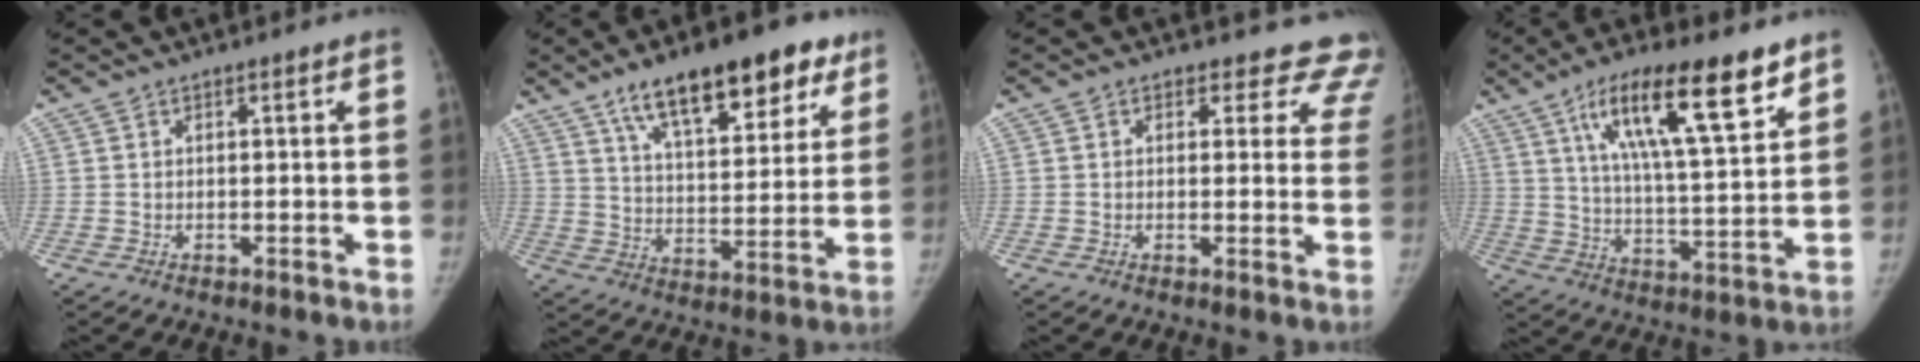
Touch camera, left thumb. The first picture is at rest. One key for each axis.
{"total": 20.1, "fx": 12.5, "fy": 8.3, "fz": 13.5, "tx": -0.152, "ty": -0.032, "tz": 0.196}
{"total": 10.7, "fx": 9.3, "fy": 5.3, "fz": 1.1, "tx": 0.060, "ty": -0.039, "tz": 0.065}
{"total": 19.8, "fx": 11.3, "fy": 5.2, "fz": 15.5, "tx": -0.231, "ty": -0.036, "tz": 0.192}